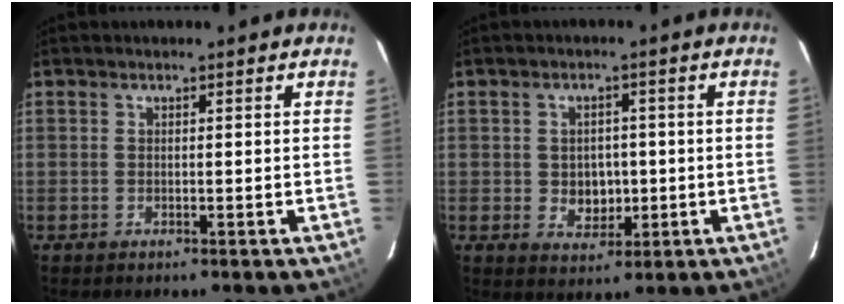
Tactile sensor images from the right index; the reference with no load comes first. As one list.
[{"total": 5.1, "force": [-0.5, 4.2, 2.8], "torque": [-0.050, 0.003, 0.002]}]